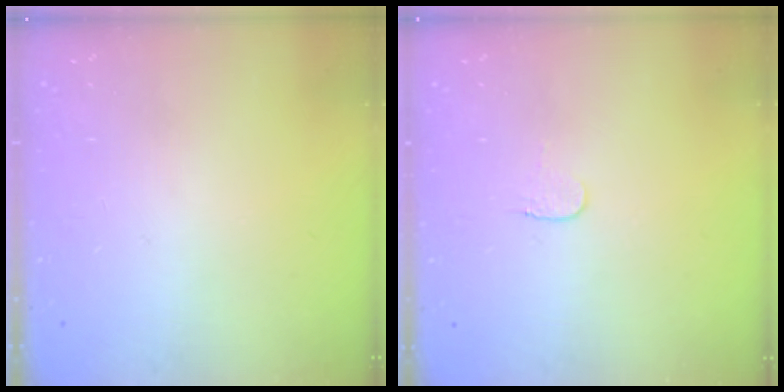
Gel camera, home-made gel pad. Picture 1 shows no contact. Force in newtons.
{"total": 3.9, "press": 3.8, "slide": 0.4}